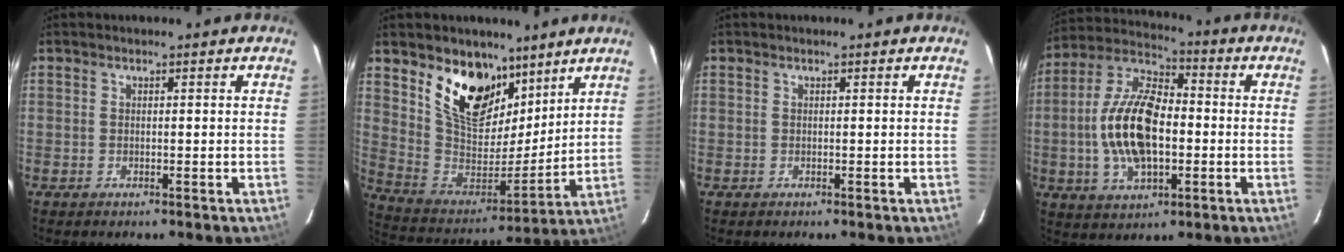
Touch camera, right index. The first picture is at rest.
{"total": 17.9, "force": [11.1, 9.9, 10.0], "torque": [-0.204, -0.007, 0.210]}
{"total": 0.0}
{"total": 16.7, "force": [-1.9, 8.5, 14.2], "torque": [-0.291, 0.010, -0.036]}